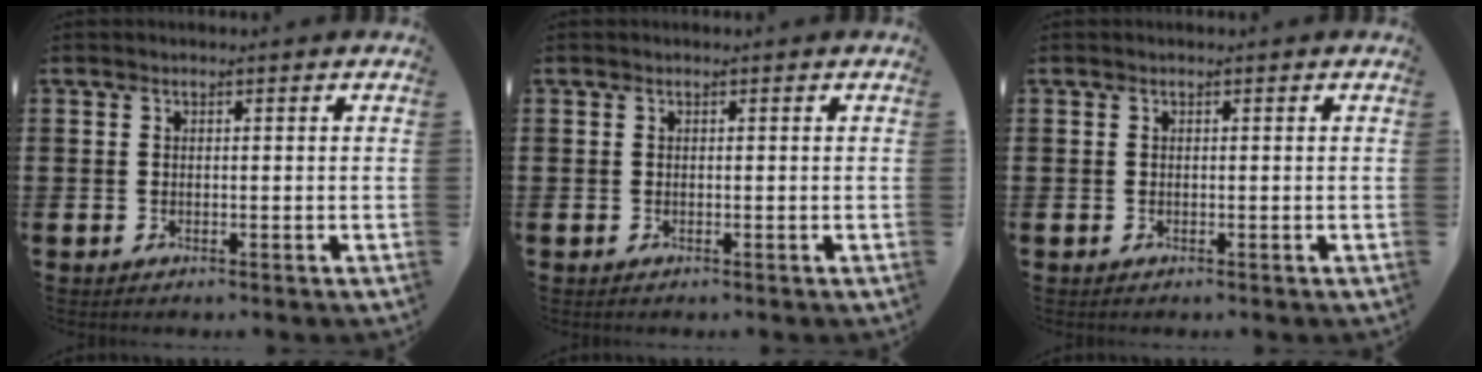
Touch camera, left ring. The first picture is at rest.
{"total": 0.0}
{"total": 0.0}